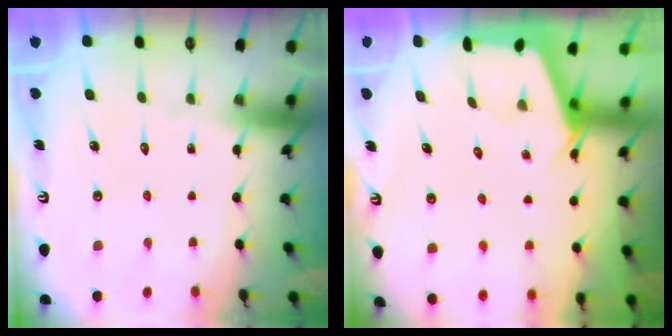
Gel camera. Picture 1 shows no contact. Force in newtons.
{"total": 2.4, "press": 2.4, "slide": 0.2}